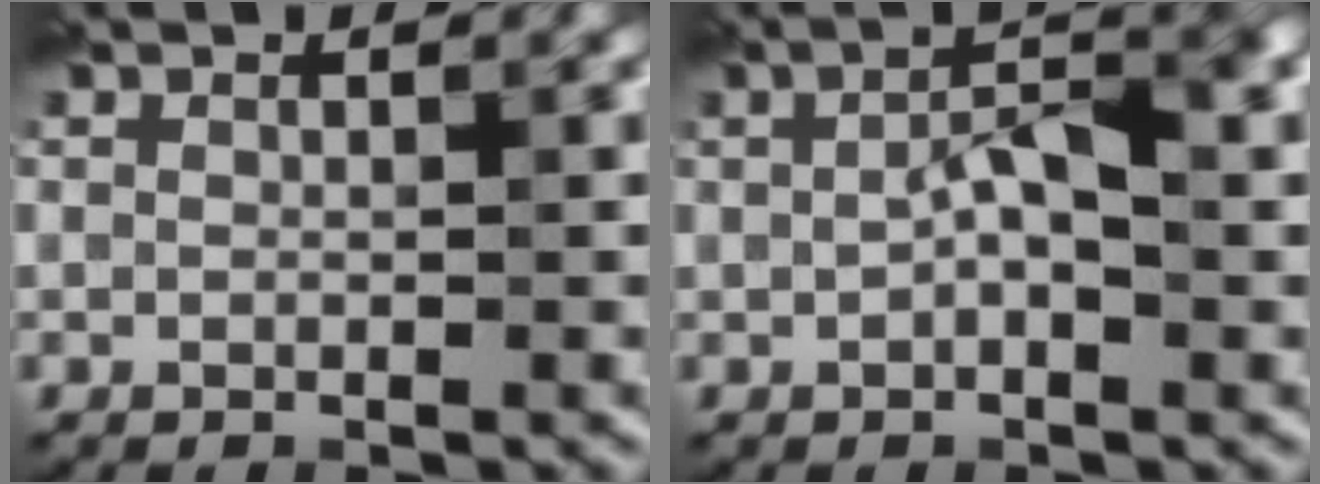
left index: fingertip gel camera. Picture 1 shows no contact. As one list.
[{"total": 4.7, "force": [0.2, 1.9, 4.3], "torque": [-0.079, 0.008, 0.001]}]